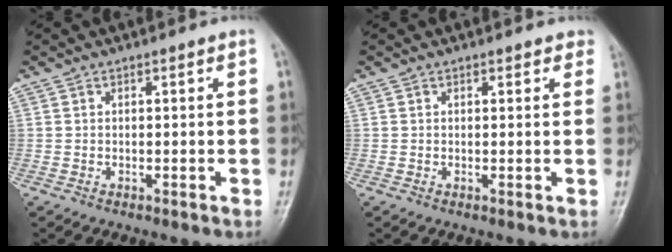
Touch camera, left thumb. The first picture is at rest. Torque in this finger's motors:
{"motor_torque": [0.03, 0.10, -0.21, -0.15, 0.01]}